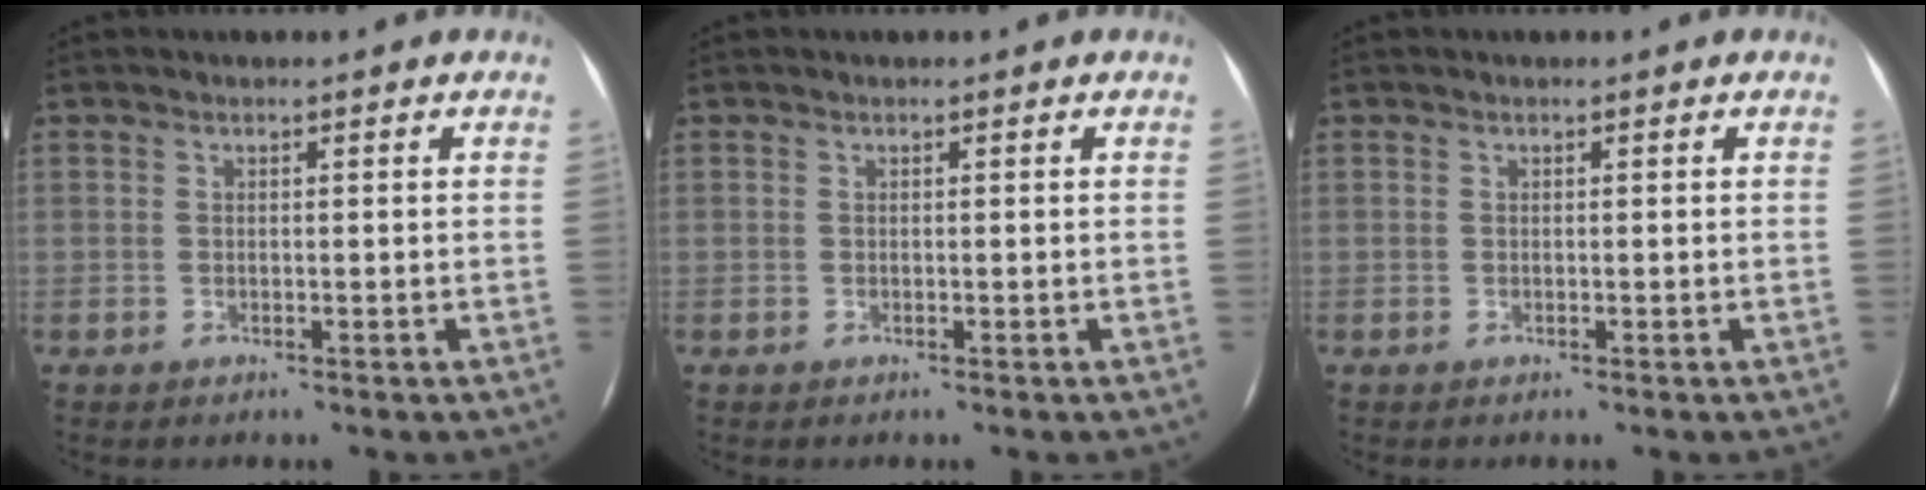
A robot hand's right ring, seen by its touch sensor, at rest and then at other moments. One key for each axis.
{"total": 0.0}
{"total": 0.0}